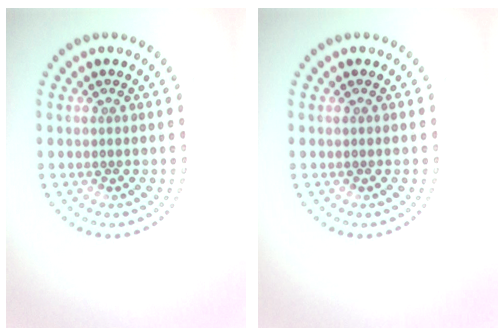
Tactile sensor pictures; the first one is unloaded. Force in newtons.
{"total": 0.0}